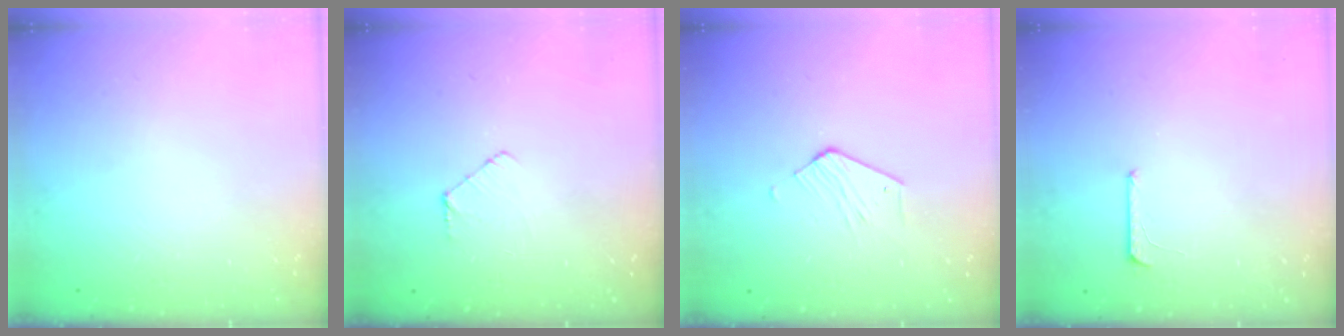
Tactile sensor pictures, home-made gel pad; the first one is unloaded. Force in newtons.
{"total": 5.0, "press": 5.0, "slide": 0.5}
{"total": 2.6, "press": 2.6, "slide": 0.2}
{"total": 4.9, "press": 4.9, "slide": 0.4}